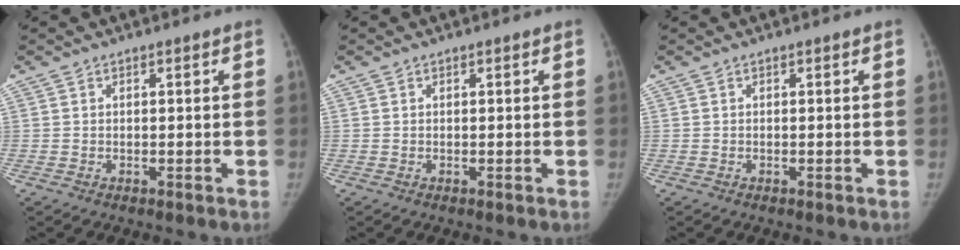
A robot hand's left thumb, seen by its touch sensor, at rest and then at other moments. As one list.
[{"total": 0.0}, {"total": 0.0}]